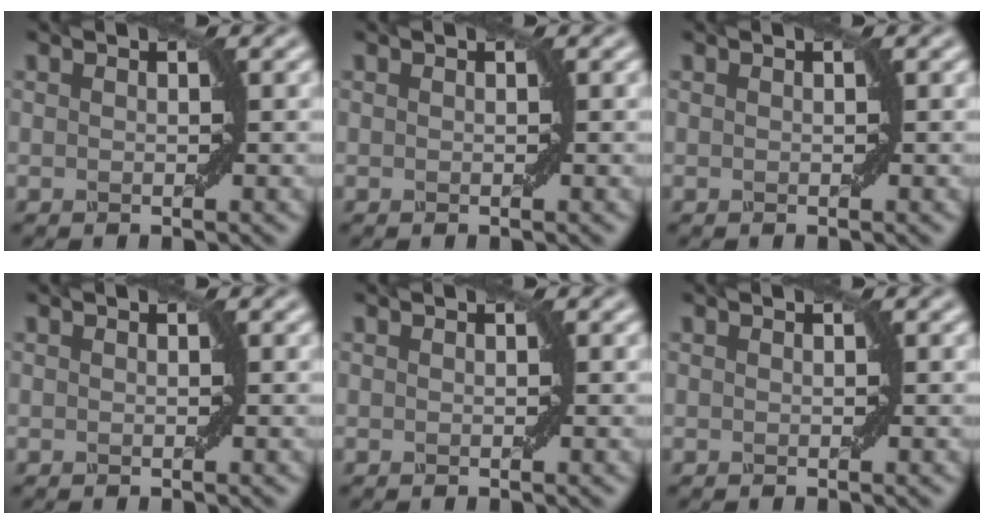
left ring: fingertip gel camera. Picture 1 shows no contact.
{"total": 0.0}
{"total": 0.0}
{"total": 0.0}
{"total": 0.0}
{"total": 0.0}